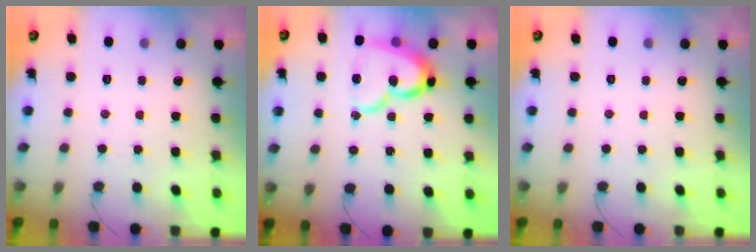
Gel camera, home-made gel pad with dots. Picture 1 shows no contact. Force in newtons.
{"total": 14.7, "press": 14.7, "slide": 0.9}
{"total": 0.0}